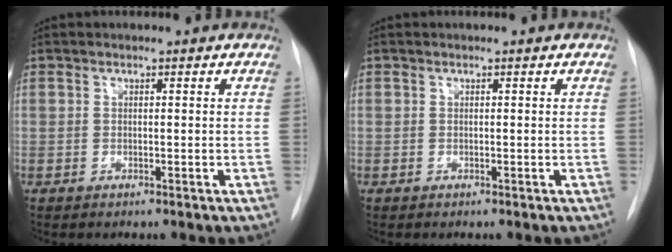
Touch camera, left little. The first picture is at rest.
{"total": 0.0}